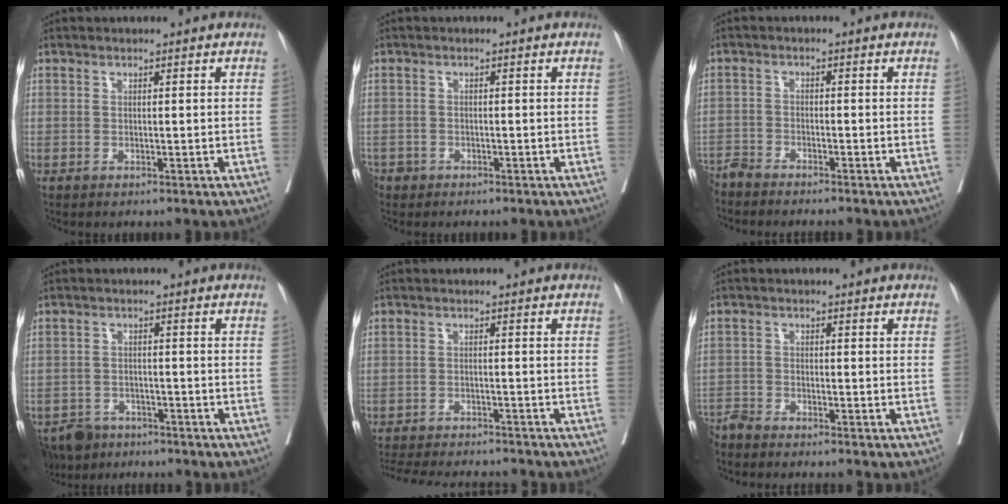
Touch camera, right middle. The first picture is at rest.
{"total": 2.8, "force": [-2.2, 1.9, 0.1], "torque": [-0.002, 0.003, -0.042]}
{"total": 4.9, "force": [-4.8, -0.1, 1.1], "torque": [-0.006, -0.014, -0.084]}
{"total": 5.7, "force": [-4.8, 3.0, 0.9], "torque": [-0.012, -0.003, -0.081]}
{"total": 14.0, "force": [-12.9, 2.3, 4.9], "torque": [-0.098, -0.013, -0.179]}
{"total": 4.6, "force": [-4.6, -0.2, 0.9], "torque": [-0.004, -0.014, -0.081]}